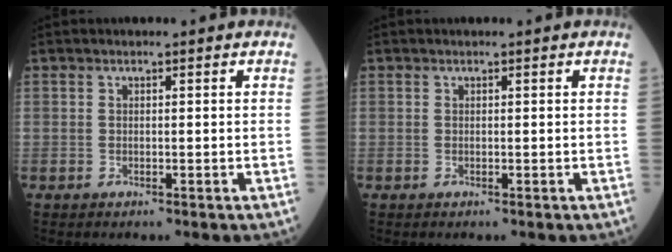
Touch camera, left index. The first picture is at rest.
{"total": 0.0}